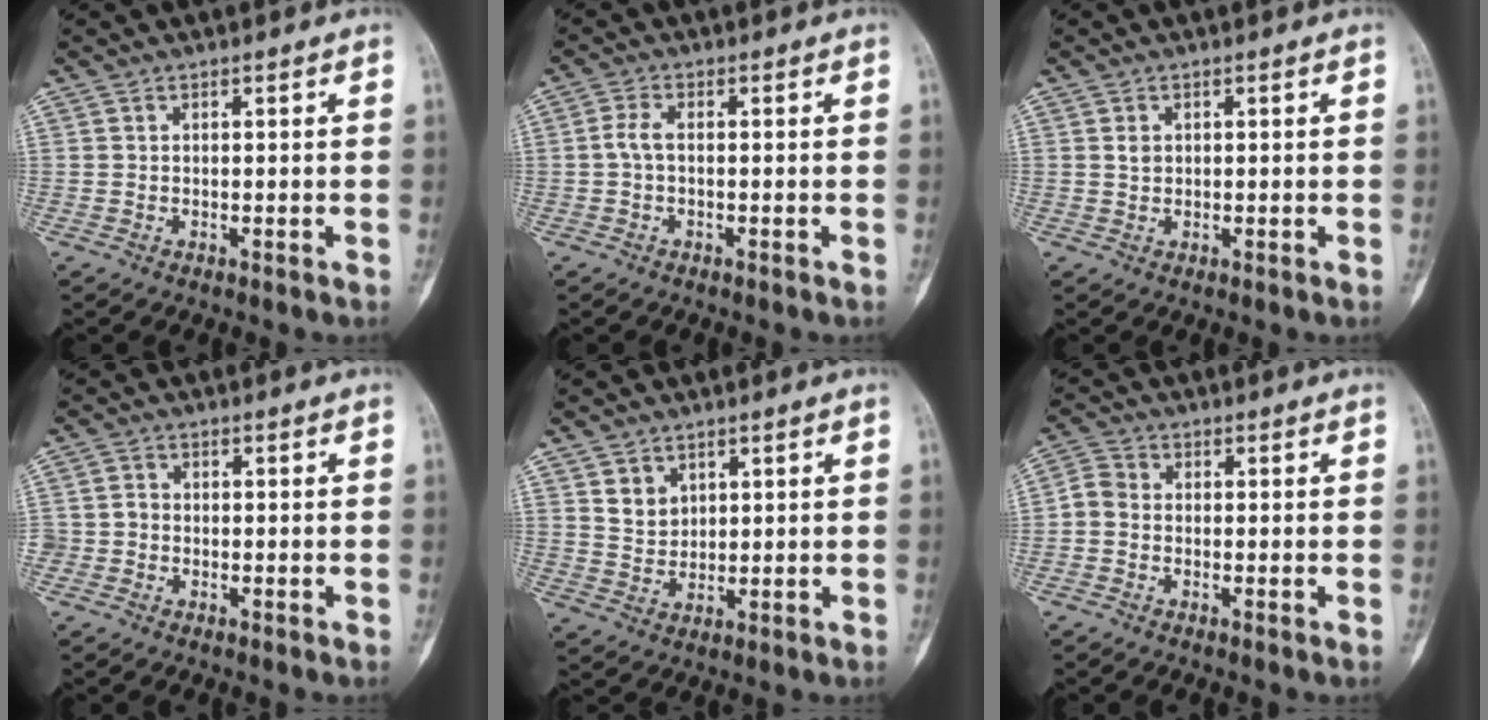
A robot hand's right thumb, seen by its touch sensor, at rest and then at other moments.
{"total": 2.4, "force": [-0.3, 1.2, 2.1], "torque": [-0.048, 0.004, -0.011]}
{"total": 1.3, "force": [0.4, 1.0, 0.7], "torque": [-0.007, 0.000, 0.007]}
{"total": 2.5, "force": [-0.9, 2.2, 0.6], "torque": [0.003, 0.011, -0.022]}
{"total": 4.0, "force": [2.1, 3.1, 1.4], "torque": [-0.008, -0.018, 0.046]}
{"total": 3.2, "force": [-0.9, 2.5, 1.8], "torque": [-0.033, 0.009, -0.032]}